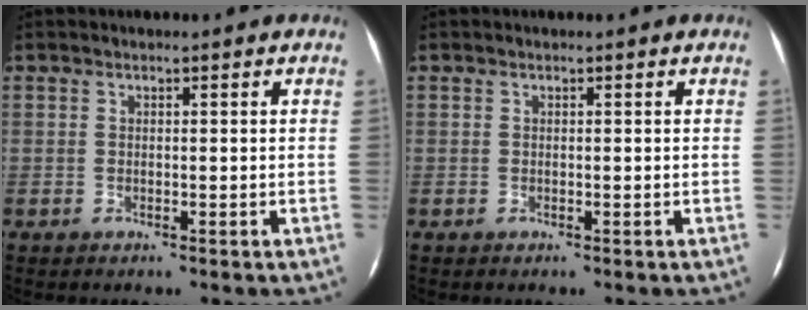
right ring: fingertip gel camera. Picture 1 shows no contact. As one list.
[{"total": 0.0}]